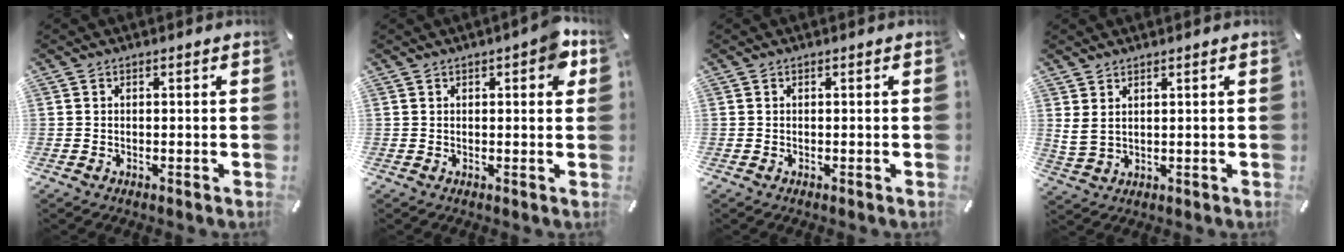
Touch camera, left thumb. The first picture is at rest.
{"total": 4.7, "force": [1.6, 1.8, 4.0], "torque": [-0.049, -0.004, 0.021]}
{"total": 0.0}
{"total": 3.3, "force": [2.1, 1.4, 2.2], "torque": [-0.053, -0.007, 0.038]}